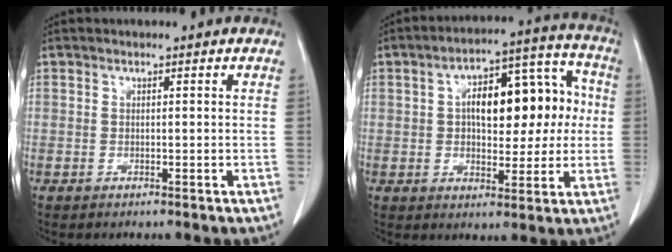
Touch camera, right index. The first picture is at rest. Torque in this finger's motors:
{"motor_torque": [1.23, 0.19, 0.28, 0.12]}